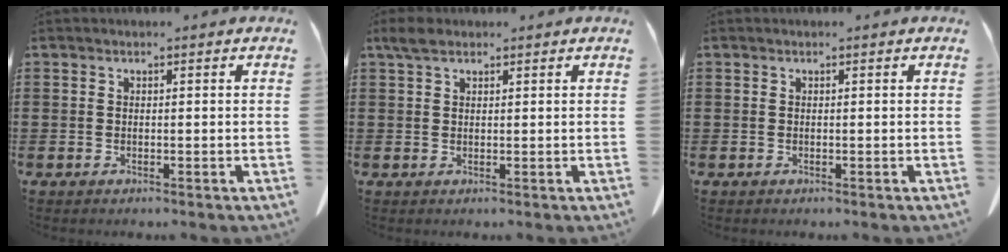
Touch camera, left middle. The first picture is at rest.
{"total": 2.3, "force": [1.6, 1.0, 1.4], "torque": [-0.032, 0.007, 0.030]}
{"total": 0.0}